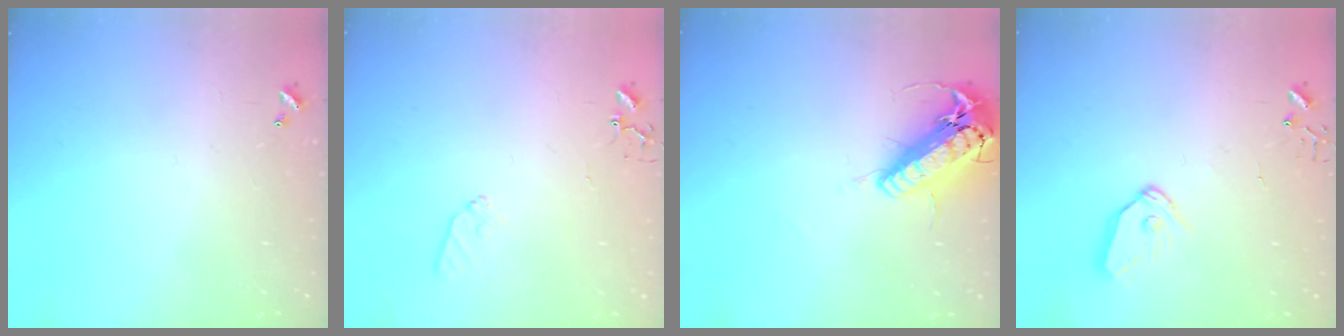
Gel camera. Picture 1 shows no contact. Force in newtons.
{"total": 7.7, "press": 7.6, "slide": 0.9}
{"total": 18.2, "press": 17.8, "slide": 3.8}
{"total": 8.9, "press": 8.8, "slide": 0.6}